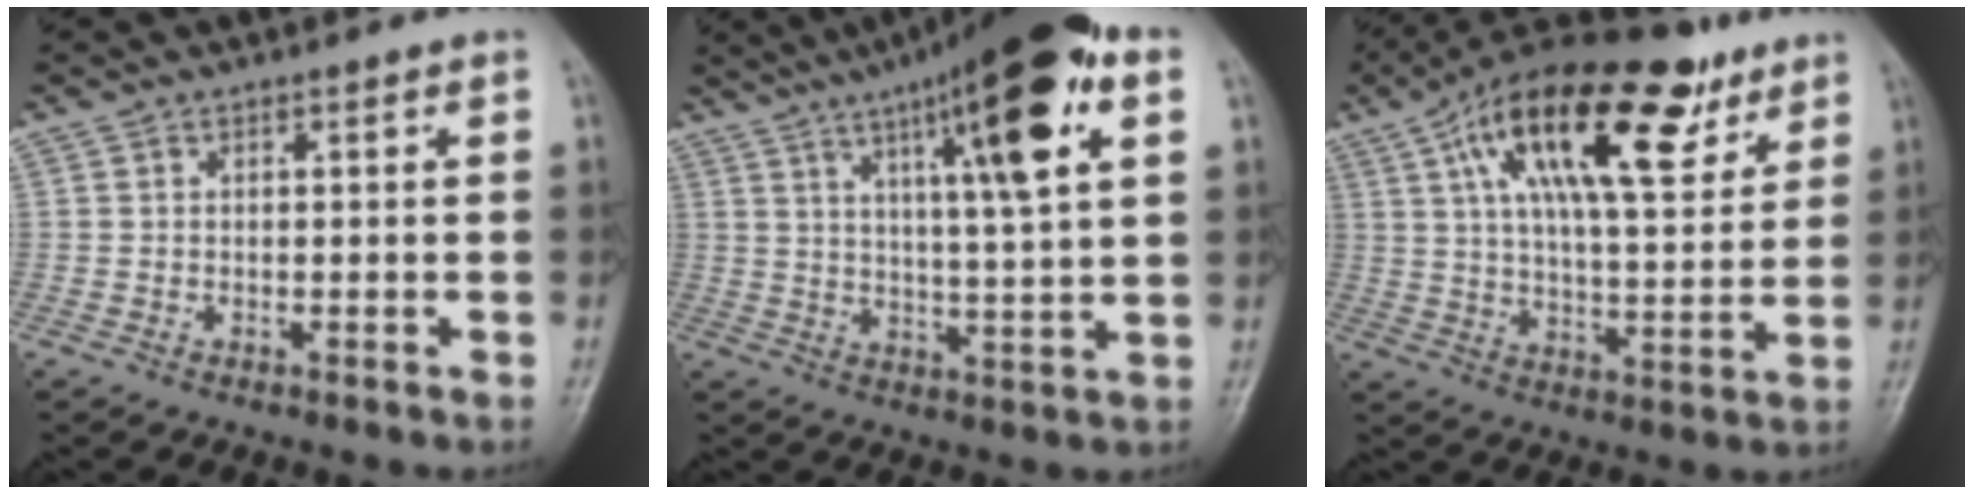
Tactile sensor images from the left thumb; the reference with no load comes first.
{"total": 19.6, "force": [8.9, 3.2, 17.2], "torque": [-0.251, -0.007, 0.135]}
{"total": 23.7, "force": [11.8, 9.3, 18.3], "torque": [-0.283, -0.013, 0.196]}